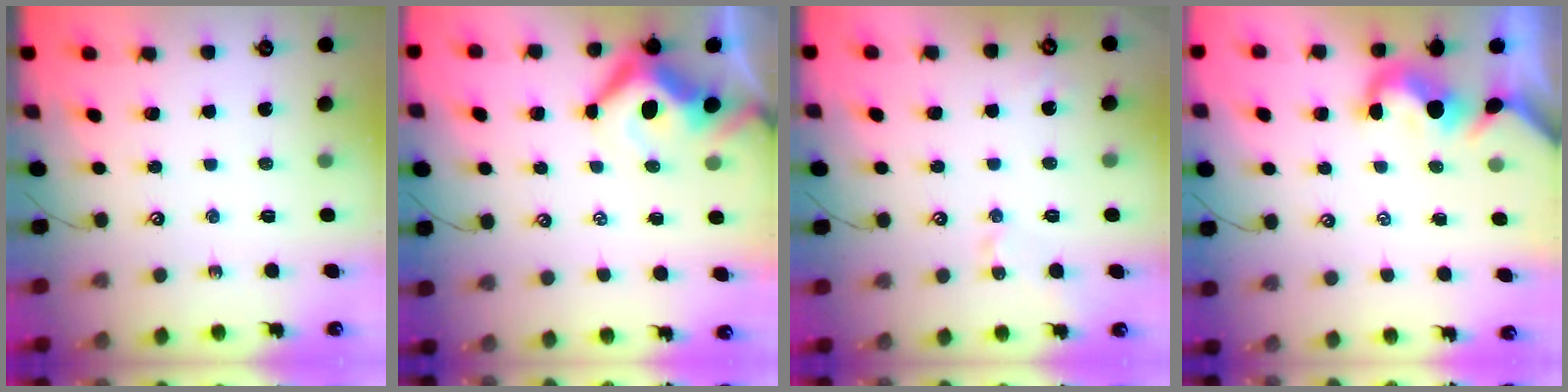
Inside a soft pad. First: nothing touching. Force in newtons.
{"total": 6.4, "press": 6.3, "slide": 1.5}
{"total": 2.6, "press": 2.6, "slide": 0.1}
{"total": 1.4, "press": 1.2, "slide": 0.7}